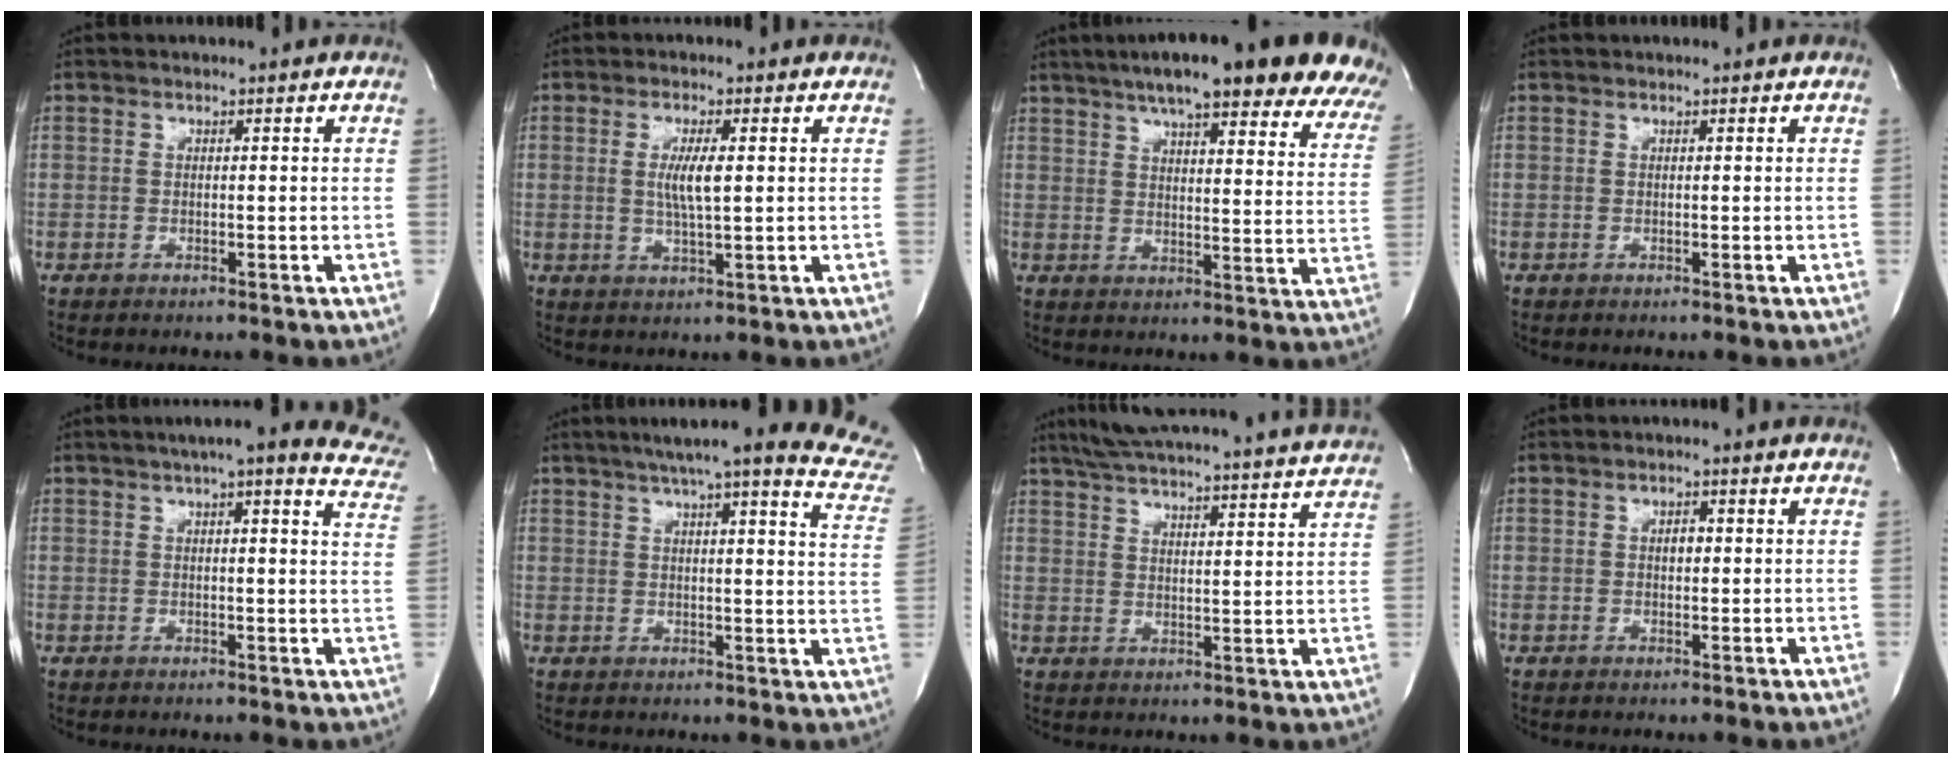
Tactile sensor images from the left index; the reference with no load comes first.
{"total": 4.3, "force": [0.1, 0.3, 4.3], "torque": [-0.083, -0.011, 0.003]}
{"total": 26.6, "force": [21.3, 3.8, 15.5], "torque": [-0.193, -0.017, 0.251]}
{"total": 0.0}
{"total": 16.9, "force": [13.9, 2.9, 9.2], "torque": [-0.111, 0.000, 0.142]}
{"total": 22.3, "force": [20.0, 0.5, 9.8], "torque": [-0.131, -0.063, 0.219]}
{"total": 24.8, "force": [23.0, 0.6, 9.1], "torque": [-0.154, -0.024, 0.295]}
{"total": 1.3, "force": [-0.3, 0.7, 1.1], "torque": [-0.016, -0.003, -0.005]}